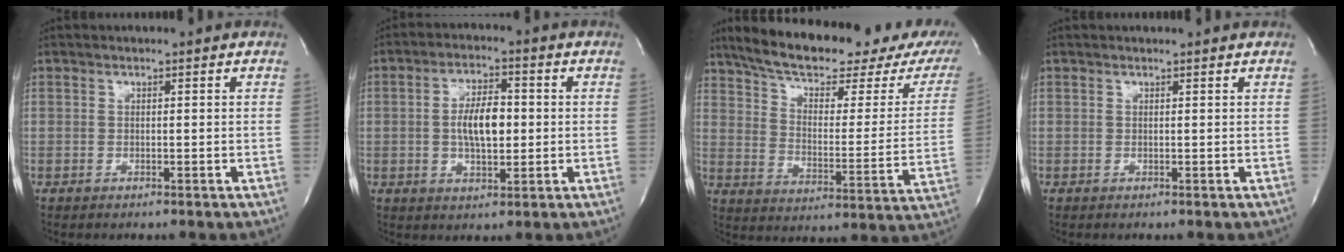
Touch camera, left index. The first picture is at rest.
{"total": 7.1, "force": [-0.1, 2.9, 6.5], "torque": [-0.122, 0.007, -0.003]}
{"total": 24.9, "force": [19.3, 6.6, 14.3], "torque": [-0.212, 0.007, 0.255]}
{"total": 1.4, "force": [1.4, -0.1, 0.2], "torque": [-0.010, 0.002, 0.014]}